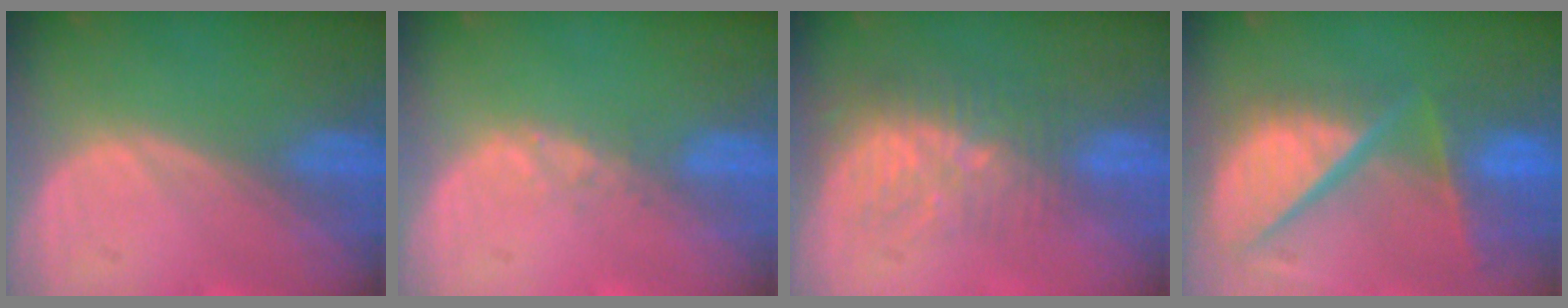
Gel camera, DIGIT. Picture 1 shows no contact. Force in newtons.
{"total": 1.0, "press": 1.0, "slide": 0.2}
{"total": 8.9, "press": 7.5, "slide": 4.8}
{"total": 12.1, "press": 10.0, "slide": 6.8}